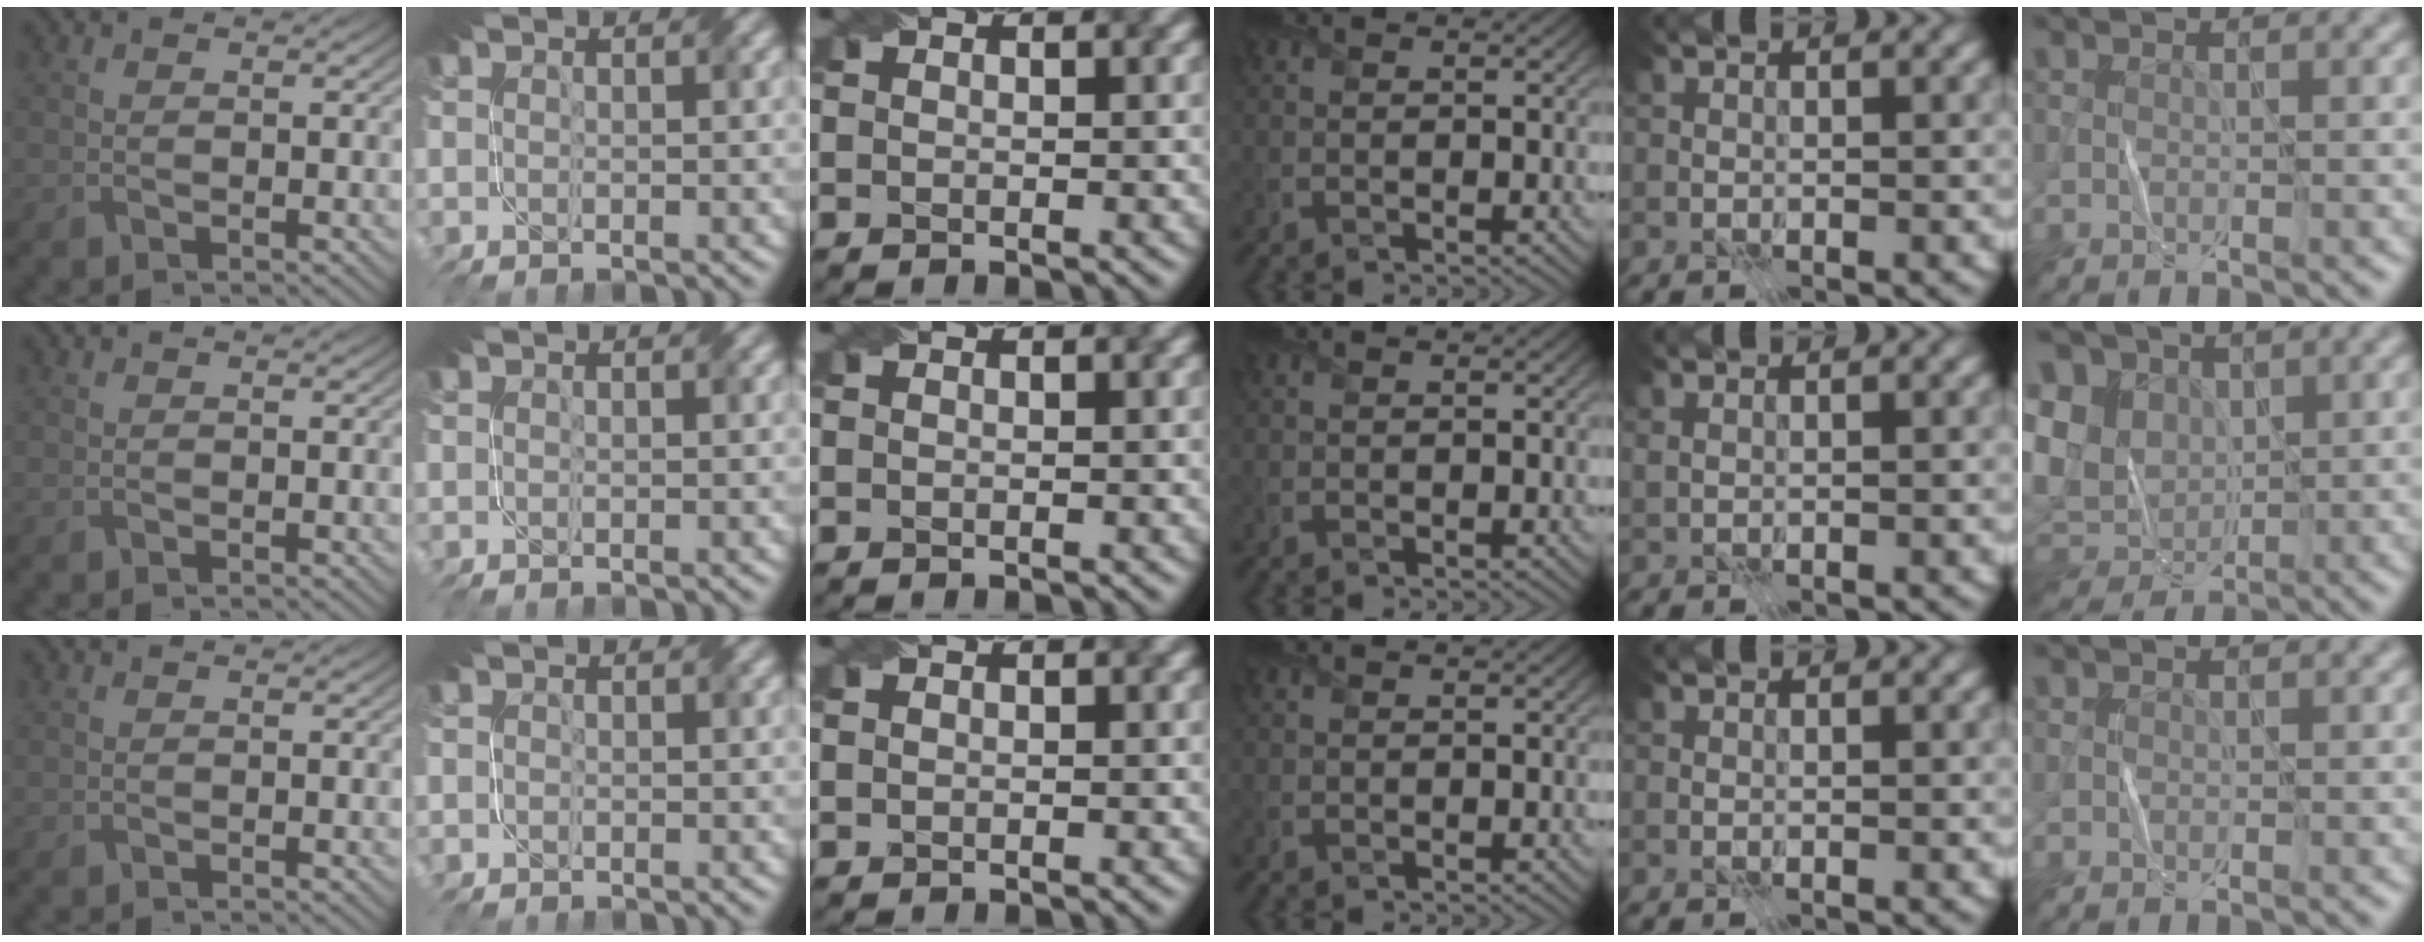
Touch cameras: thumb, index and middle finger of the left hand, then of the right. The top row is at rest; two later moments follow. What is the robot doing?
{"motion": "fold", "object": "paper"}